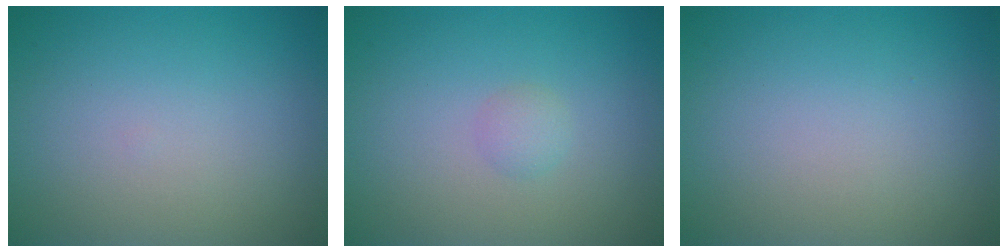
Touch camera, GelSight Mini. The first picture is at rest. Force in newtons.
{"total": 1.0, "press": 1.0, "slide": 0.1}
{"total": 0.0}